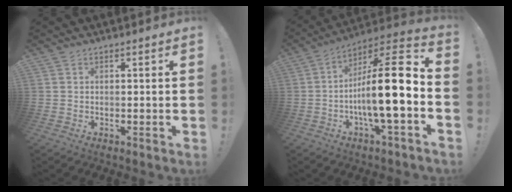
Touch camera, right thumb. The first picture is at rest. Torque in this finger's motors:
{"motor_torque": [0.95, 1.15, 1.45, -1.32, 0.32]}